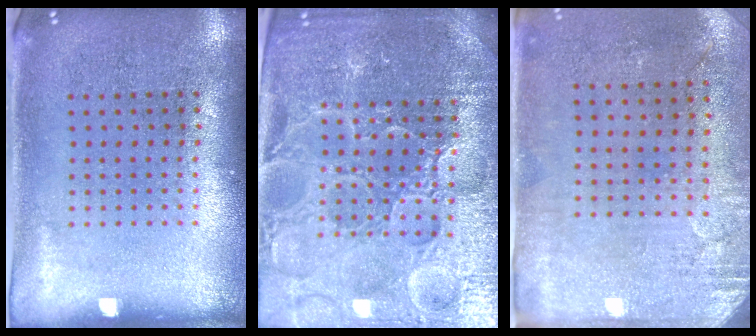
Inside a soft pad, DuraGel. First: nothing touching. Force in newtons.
{"total": 5.4, "press": 5.0, "slide": 2.1}
{"total": 2.9, "press": 2.4, "slide": 1.6}